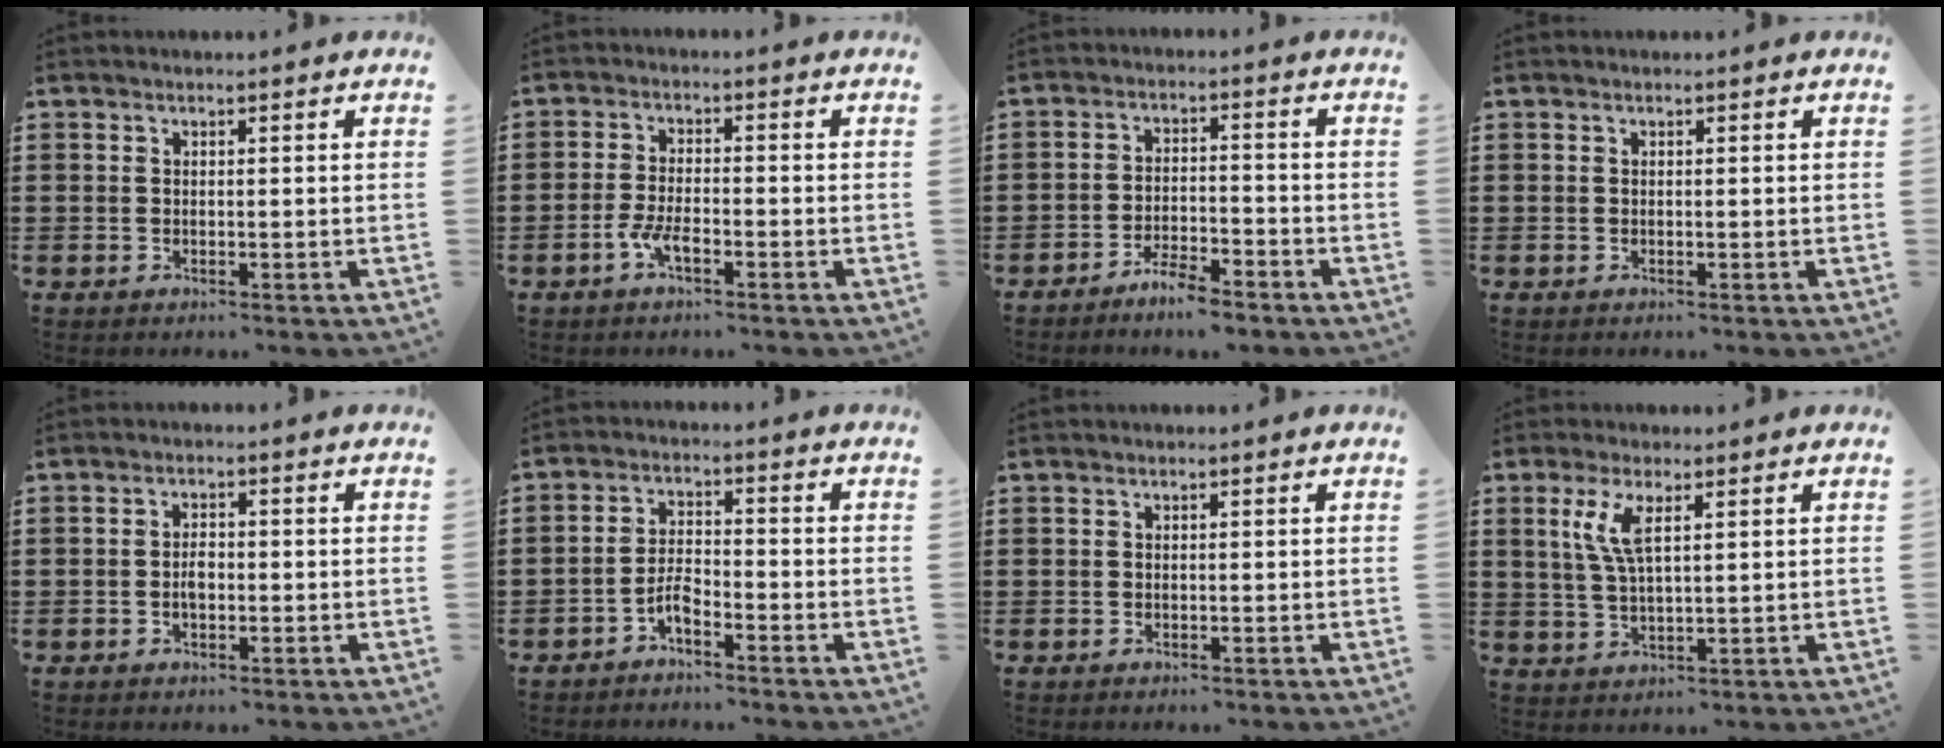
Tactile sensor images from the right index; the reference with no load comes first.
{"total": 3.7, "force": [-2.0, 1.0, 2.9], "torque": [-0.069, -0.004, -0.043]}
{"total": 4.4, "force": [-4.1, 0.4, 1.4], "torque": [-0.034, 0.004, -0.083]}
{"total": 0.0}
{"total": 2.2, "force": [-0.4, 1.1, 1.9], "torque": [-0.036, 0.003, -0.008]}
{"total": 3.4, "force": [-2.4, 1.2, 2.1], "torque": [-0.055, 0.004, -0.052]}
{"total": 0.0}
{"total": 5.3, "force": [2.1, 1.5, 4.6], "torque": [-0.099, 0.006, 0.035]}